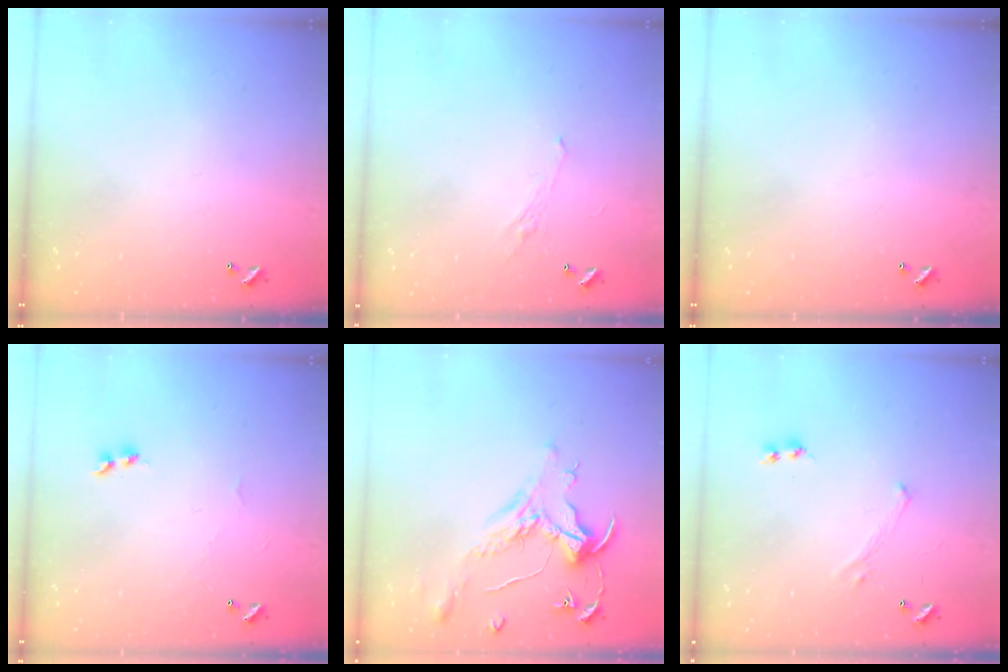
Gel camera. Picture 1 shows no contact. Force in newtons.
{"total": 1.1, "press": 0.8, "slide": 0.7}
{"total": 0.0}
{"total": 2.0, "press": 1.9, "slide": 0.6}
{"total": 1.6, "press": 1.4, "slide": 0.7}
{"total": 0.0}